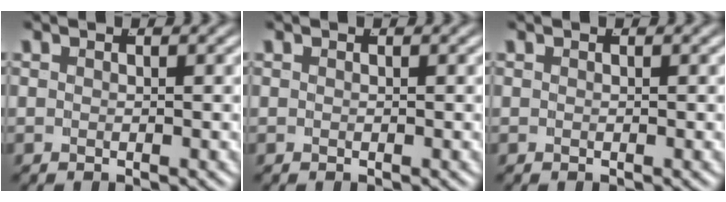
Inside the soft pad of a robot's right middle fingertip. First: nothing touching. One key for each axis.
{"total": 0.0}
{"total": 0.0}